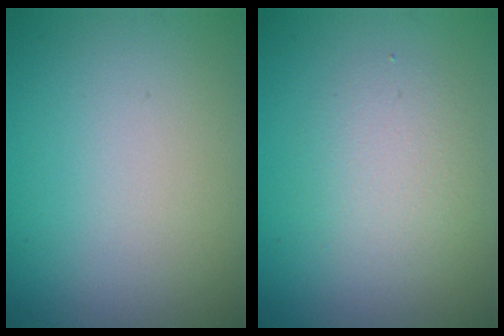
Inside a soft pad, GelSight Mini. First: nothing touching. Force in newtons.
{"total": 2.6, "press": 2.6, "slide": 0.3}